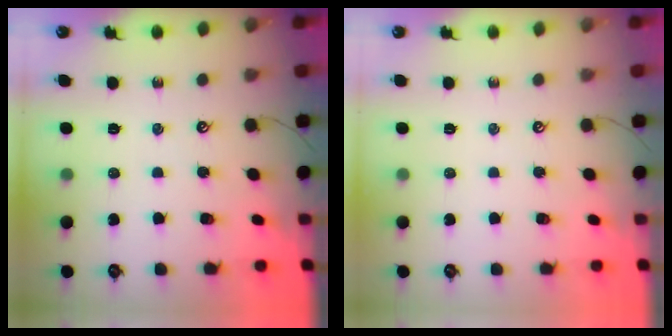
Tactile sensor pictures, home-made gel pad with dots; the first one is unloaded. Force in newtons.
{"total": 0.0}